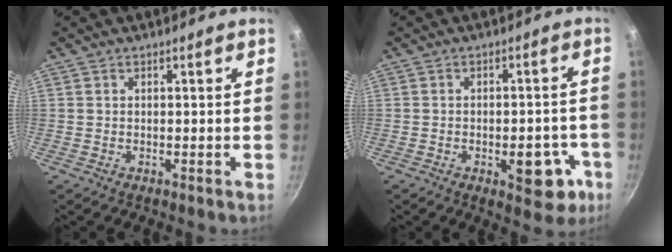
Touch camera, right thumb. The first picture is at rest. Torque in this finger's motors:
{"motor_torque": [2.70, 2.31, 0.98, -0.53, 0.01]}